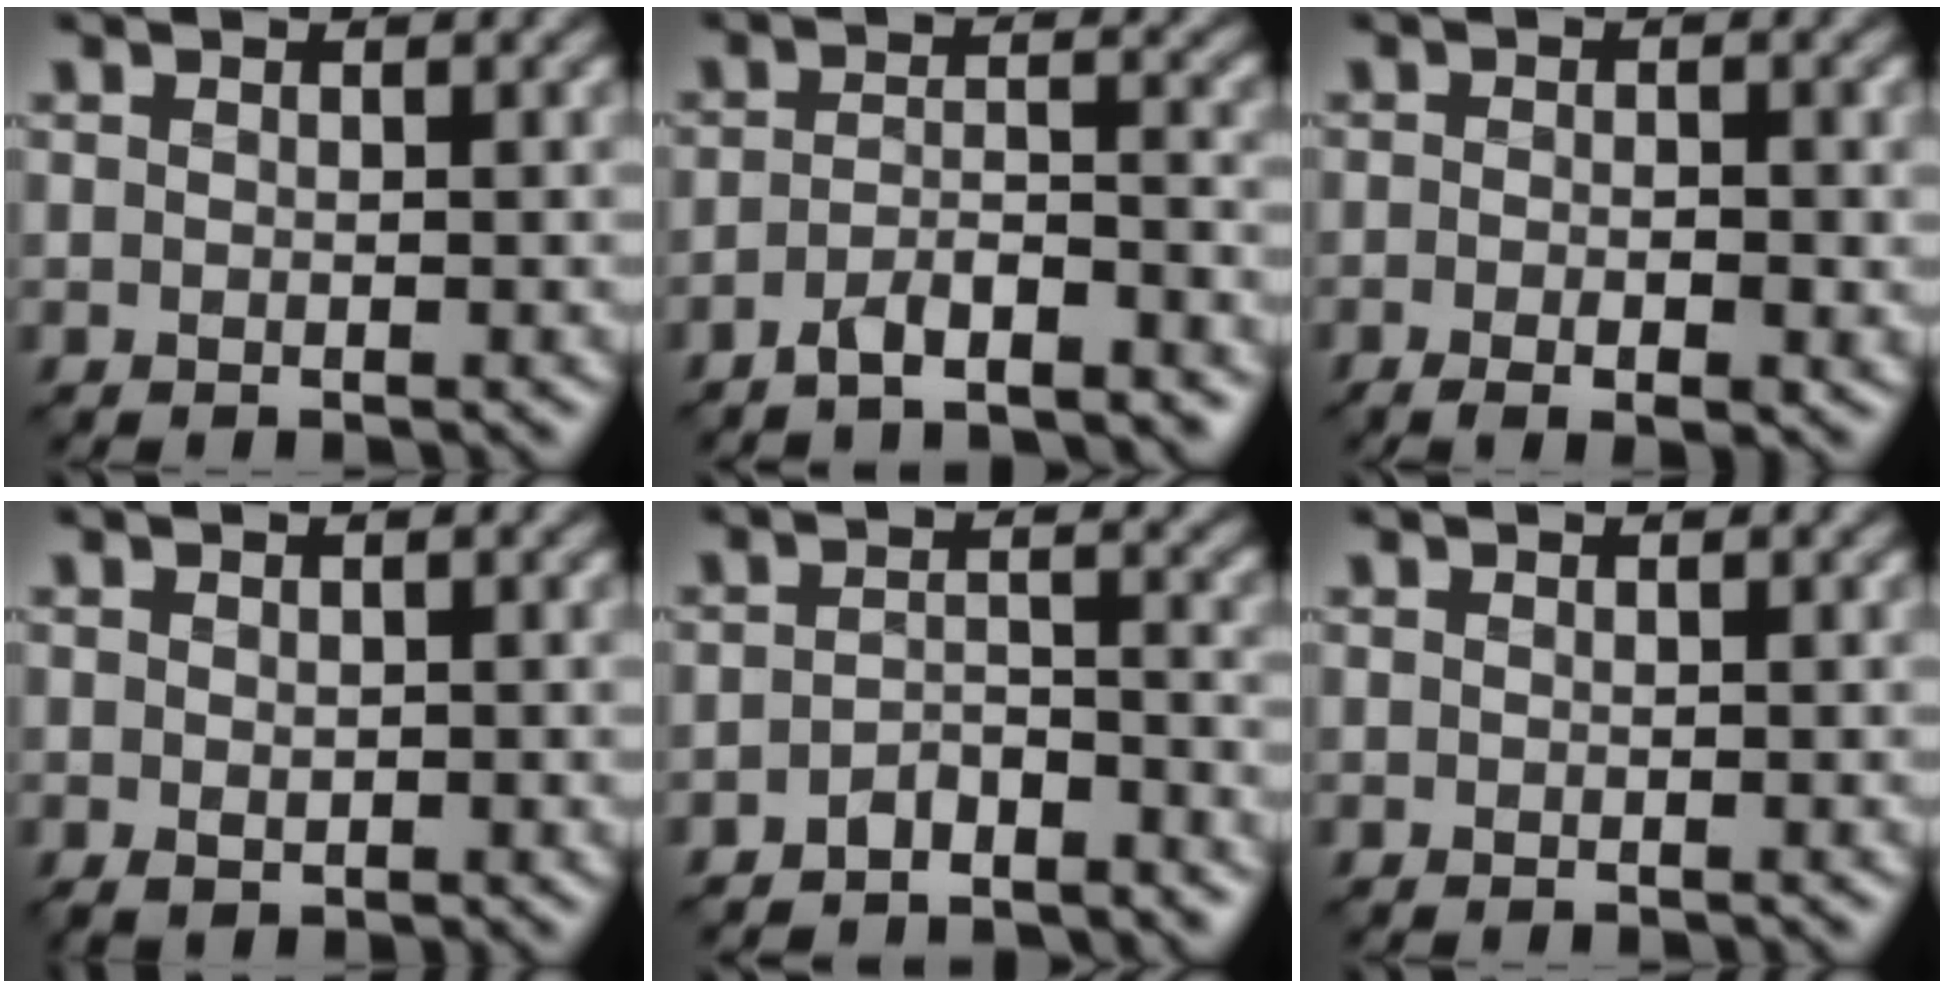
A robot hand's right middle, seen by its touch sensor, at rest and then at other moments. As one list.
[{"total": 3.9, "force": [-3.3, 0.6, 1.9], "torque": [-0.040, 0.002, -0.060]}, {"total": 2.8, "force": [-0.9, 0.9, 2.5], "torque": [-0.042, -0.004, -0.012]}, {"total": 1.3, "force": [-0.3, 0.9, 0.8], "torque": [-0.017, -0.001, -0.002]}, {"total": 3.2, "force": [-3.0, 0.6, 0.7], "torque": [-0.019, 0.003, -0.061]}, {"total": 0.0}]